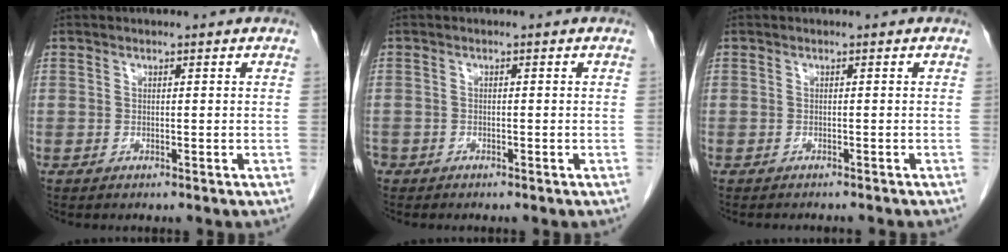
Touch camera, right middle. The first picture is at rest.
{"total": 1.8, "force": [-1.3, 1.2, 0.3], "torque": [-0.011, 0.000, -0.025]}
{"total": 4.2, "force": [-3.8, 0.7, 1.5], "torque": [-0.016, -0.006, -0.045]}